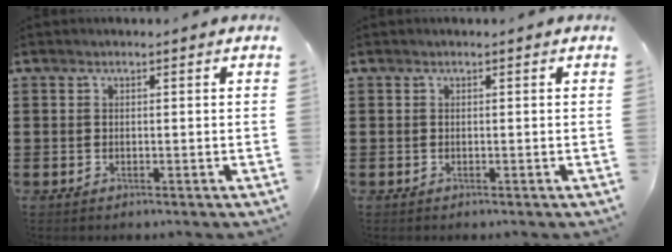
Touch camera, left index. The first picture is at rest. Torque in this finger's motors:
{"motor_torque": [0.00, 0.00, 0.06, 0.00]}